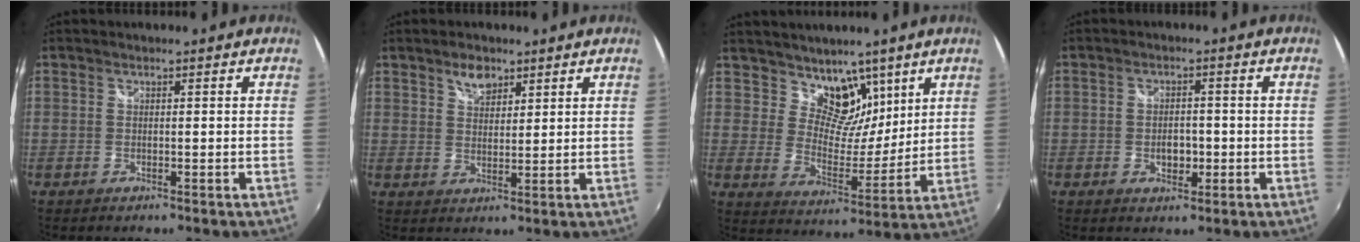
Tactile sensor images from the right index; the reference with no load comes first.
{"total": 4.3, "force": [2.9, 2.4, 2.1], "torque": [-0.028, 0.007, 0.052]}
{"total": 10.0, "force": [6.8, 6.4, 3.6], "torque": [-0.042, -0.018, 0.119]}
{"total": 3.6, "force": [-1.0, 2.4, 2.5], "torque": [-0.040, -0.002, -0.014]}